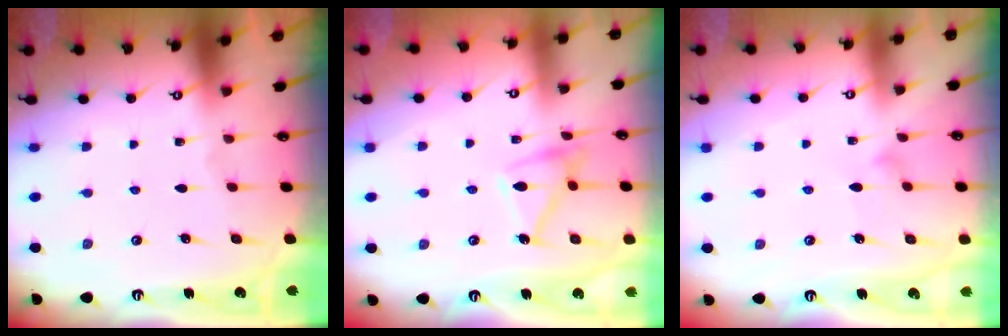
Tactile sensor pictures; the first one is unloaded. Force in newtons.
{"total": 11.8, "press": 11.8, "slide": 0.3}
{"total": 5.9, "press": 5.9, "slide": 0.3}